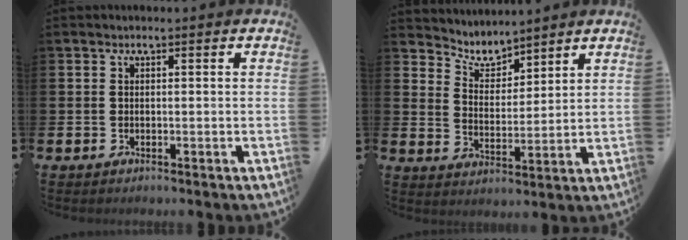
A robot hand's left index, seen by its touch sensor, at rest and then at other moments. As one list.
[{"total": 5.0, "force": [4.8, 1.4, 0.5], "torque": [-0.033, -0.030, 0.084]}]